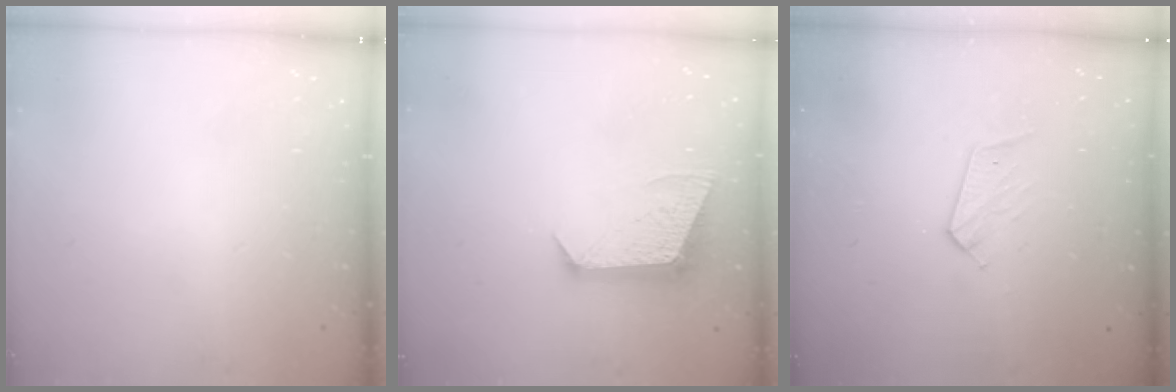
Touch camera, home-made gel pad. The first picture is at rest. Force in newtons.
{"total": 10.3, "press": 10.3, "slide": 0.5}
{"total": 6.9, "press": 6.9, "slide": 0.7}